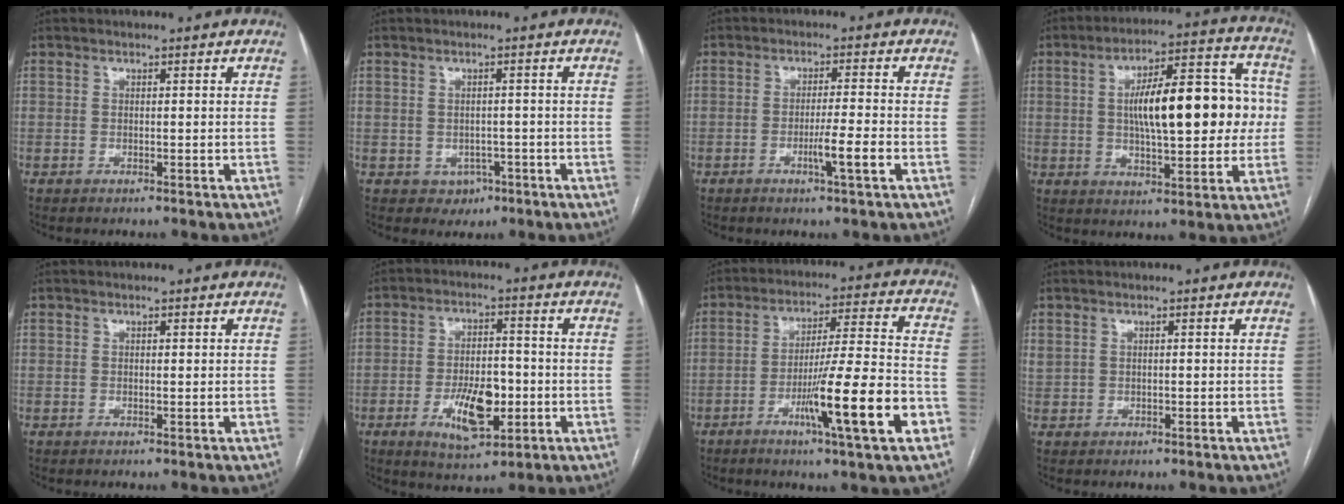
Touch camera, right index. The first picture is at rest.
{"total": 2.7, "force": [-1.2, 2.2, 0.9], "torque": [-0.007, 0.004, -0.008]}
{"total": 4.7, "force": [-1.8, -0.5, 4.3], "torque": [-0.071, -0.007, -0.032]}
{"total": 17.5, "force": [1.0, 5.4, 16.6], "torque": [-0.247, 0.039, 0.018]}
{"total": 0.0}
{"total": 9.4, "force": [-2.8, 3.9, 8.0], "torque": [-0.146, 0.000, -0.040]}
{"total": 15.7, "force": [-6.2, -0.3, 14.4], "torque": [-0.239, -0.012, -0.099]}
{"total": 1.1, "force": [0.7, 0.7, 0.3], "torque": [-0.010, 0.011, 0.019]}